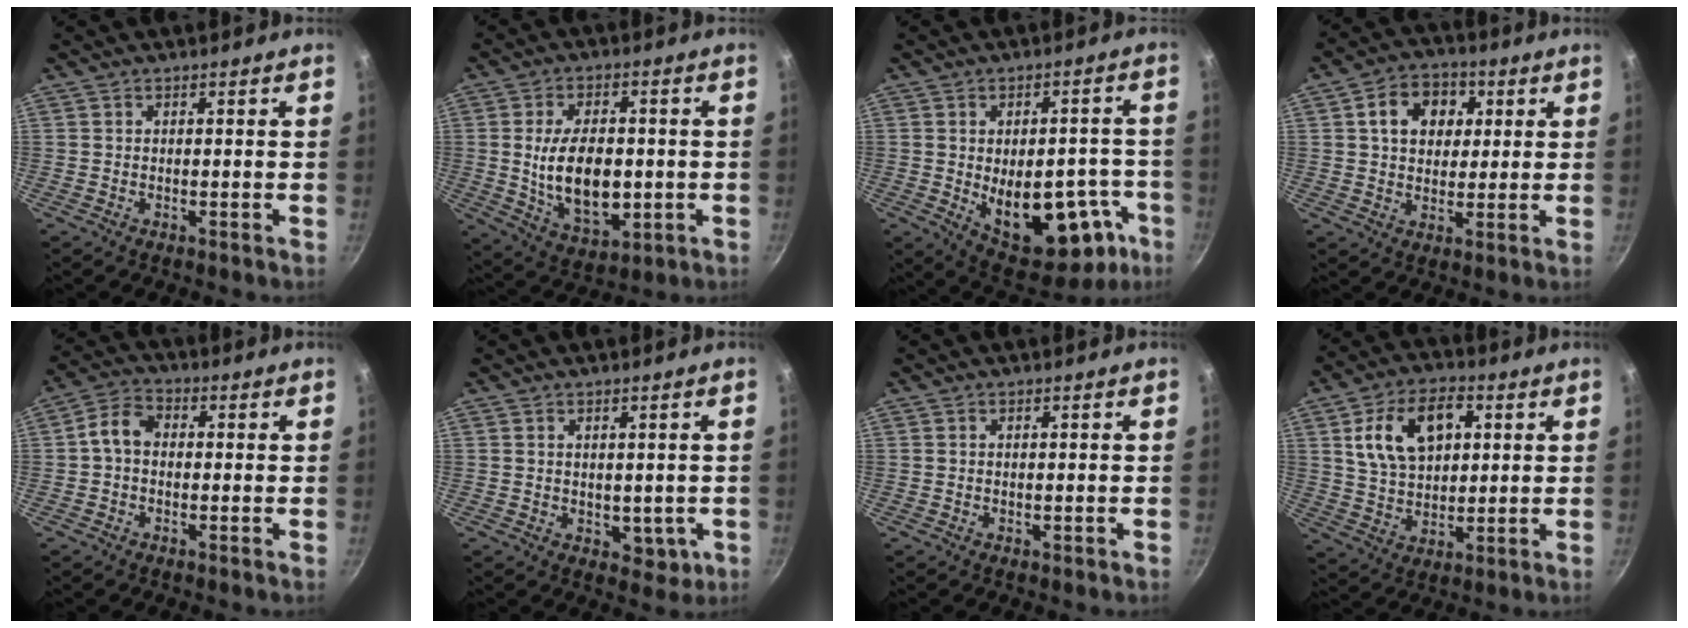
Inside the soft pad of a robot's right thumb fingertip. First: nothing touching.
{"total": 14.7, "force": [-0.7, 8.8, 11.8], "torque": [-0.176, -0.004, 0.002]}
{"total": 20.1, "force": [-6.3, 11.6, 15.2], "torque": [-0.156, 0.019, -0.063]}
{"total": 10.2, "force": [2.9, 7.8, 5.8], "torque": [-0.066, 0.006, 0.037]}
{"total": 5.6, "force": [0.0, 4.2, 3.8], "torque": [-0.064, 0.021, -0.016]}
{"total": 4.5, "force": [0.0, 3.2, 3.1], "torque": [-0.026, -0.005, 0.008]}
{"total": 0.0}
{"total": 14.3, "force": [4.1, 9.2, 10.2], "torque": [-0.150, -0.001, 0.073]}